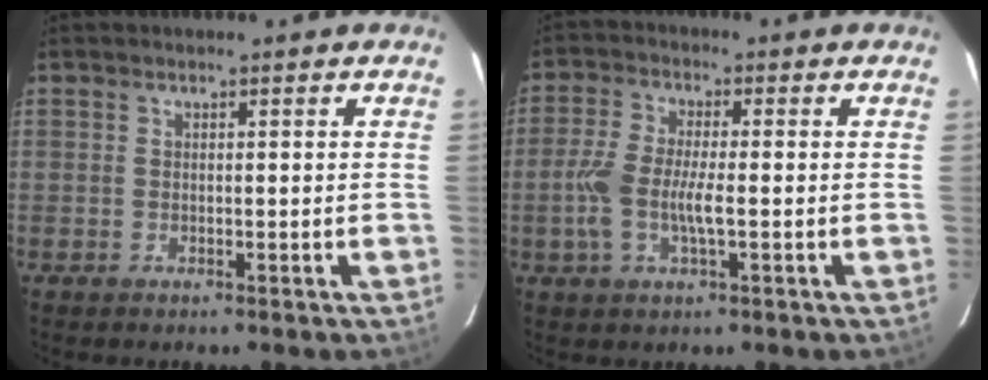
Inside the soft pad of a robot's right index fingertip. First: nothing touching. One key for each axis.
{"total": 7.4, "fx": -1.6, "fy": 2.2, "fz": 6.9, "tx": -0.151, "ty": -0.001, "tz": -0.032}